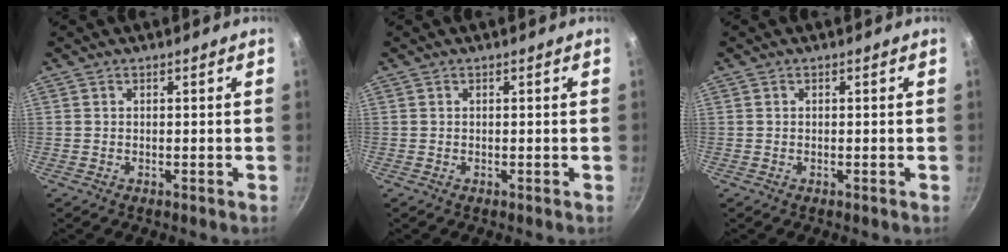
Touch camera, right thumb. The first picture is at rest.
{"total": 0.0}
{"total": 0.0}